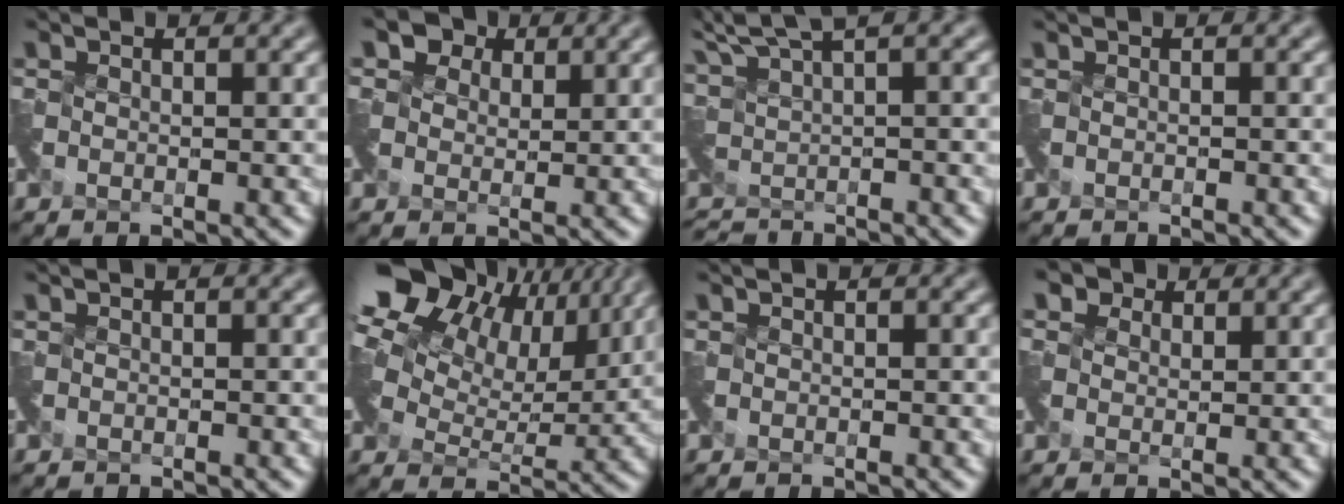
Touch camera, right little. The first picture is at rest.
{"total": 3.0, "force": [1.4, 2.5, 0.6], "torque": [-0.023, 0.009, 0.016]}
{"total": 2.8, "force": [0.7, 1.0, 2.5], "torque": [-0.056, -0.015, 0.023]}
{"total": 0.9, "force": [-0.9, 0.1, 0.3], "torque": [-0.006, -0.017, -0.018]}
{"total": 0.7, "force": [-0.6, 0.1, 0.2], "torque": [-0.003, -0.015, -0.014]}
{"total": 16.9, "force": [8.7, 10.9, 9.6], "torque": [-0.188, 0.048, 0.140]}
{"total": 0.6, "force": [-0.5, 0.1, 0.3], "torque": [-0.007, -0.013, -0.011]}
{"total": 1.5, "force": [0.6, 1.1, -0.7], "torque": [0.011, 0.001, 0.012]}